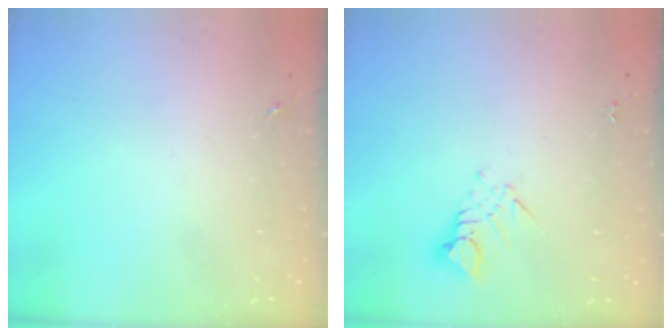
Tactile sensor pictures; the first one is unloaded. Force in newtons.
{"total": 3.7, "press": 3.7, "slide": 0.2}